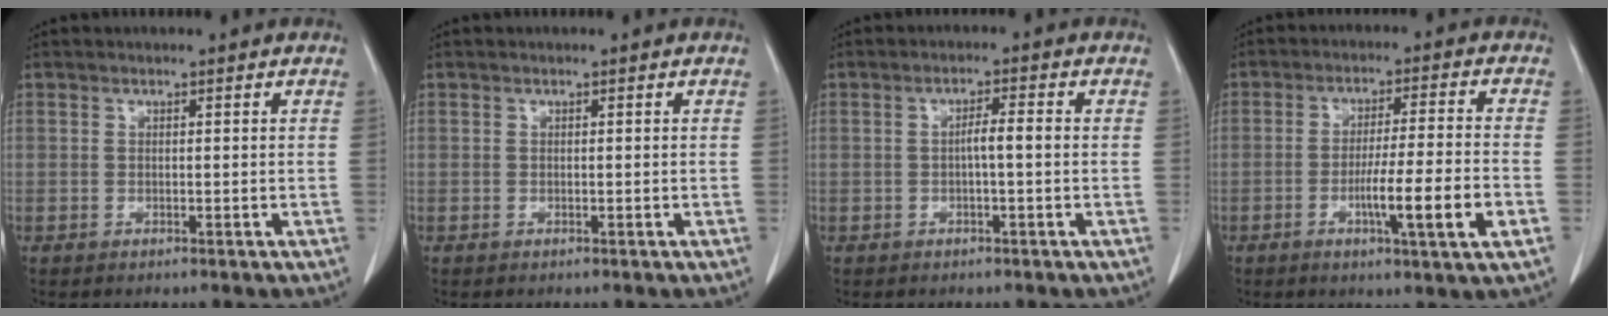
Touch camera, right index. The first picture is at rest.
{"total": 0.0}
{"total": 2.6, "force": [-0.3, 0.2, 2.6], "torque": [-0.043, 0.004, -0.005]}
{"total": 10.0, "force": [-3.4, -0.5, 9.4], "torque": [-0.159, -0.010, -0.054]}